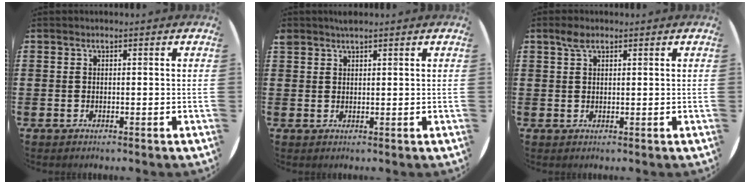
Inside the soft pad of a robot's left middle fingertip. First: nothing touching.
{"total": 1.3, "force": [1.3, 0.2, 0.1], "torque": [-0.004, 0.001, 0.025]}
{"total": 1.9, "force": [1.3, 0.9, 1.1], "torque": [-0.016, 0.001, 0.021]}